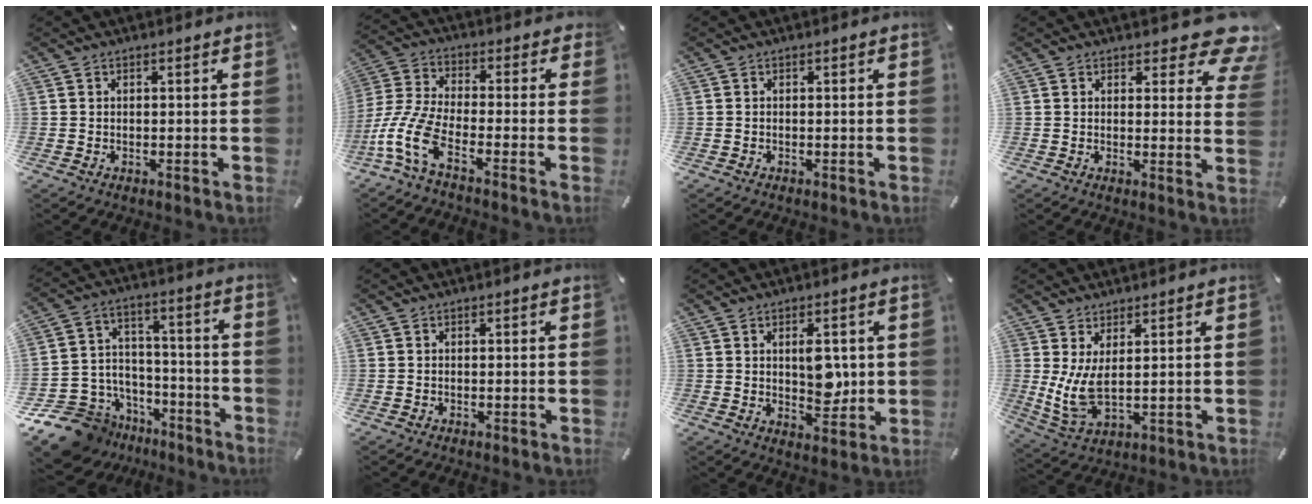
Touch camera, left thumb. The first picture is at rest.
{"total": 12.8, "force": [-6.8, 5.4, 9.4], "torque": [-0.215, 0.004, -0.128]}
{"total": 0.0}
{"total": 8.9, "force": [5.9, 3.9, 5.3], "torque": [-0.052, -0.042, 0.100]}
{"total": 14.6, "force": [-9.8, 10.0, 4.3], "torque": [-0.083, 0.056, -0.161]}
{"total": 0.0}
{"total": 7.5, "force": [1.1, 4.8, 5.7], "torque": [-0.062, -0.007, 0.016]}
{"total": 7.3, "force": [1.9, 3.1, 6.3], "torque": [-0.155, -0.025, 0.037]}